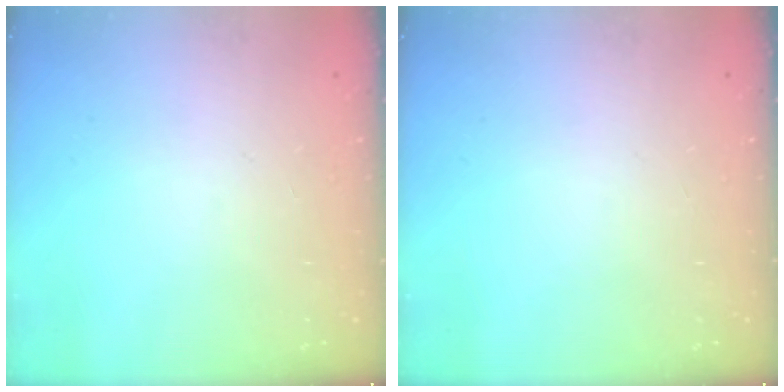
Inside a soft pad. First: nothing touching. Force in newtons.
{"total": 0.0}